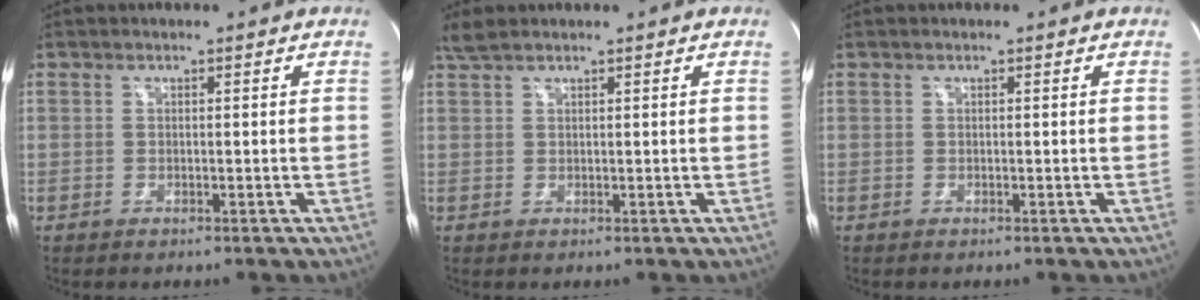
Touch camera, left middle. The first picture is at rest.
{"total": 1.9, "force": [1.8, 0.1, 0.7], "torque": [-0.024, 0.015, 0.040]}
{"total": 0.0}